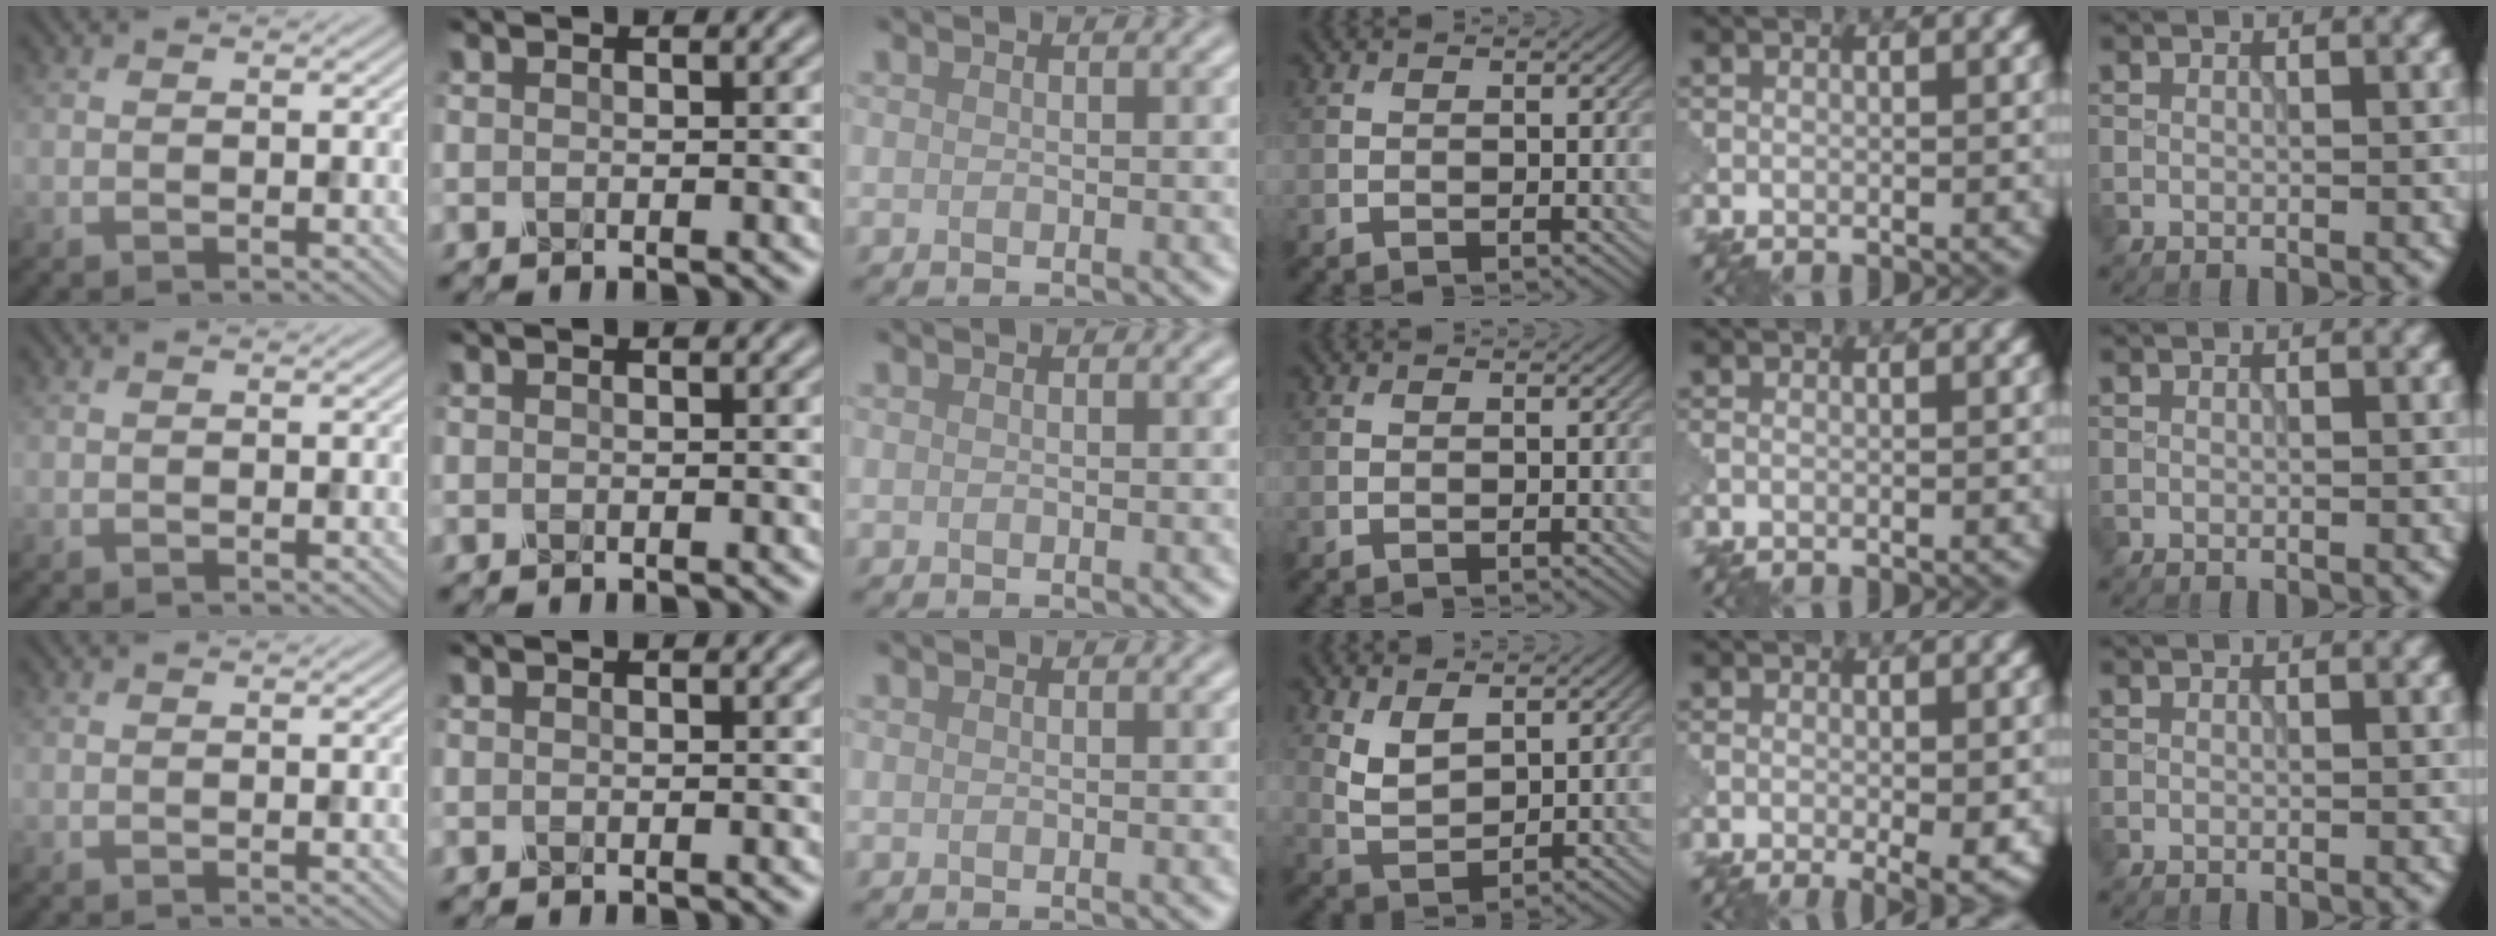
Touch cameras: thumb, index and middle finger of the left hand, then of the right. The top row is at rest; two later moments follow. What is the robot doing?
{"motion": "wrap", "object": "tissue paper"}